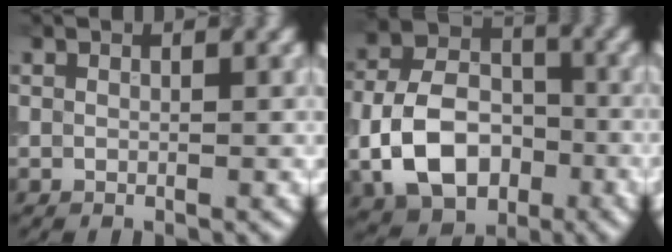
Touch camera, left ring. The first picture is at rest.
{"total": 9.1, "force": [-2.8, 6.3, 5.9], "torque": [-0.111, -0.001, -0.053]}